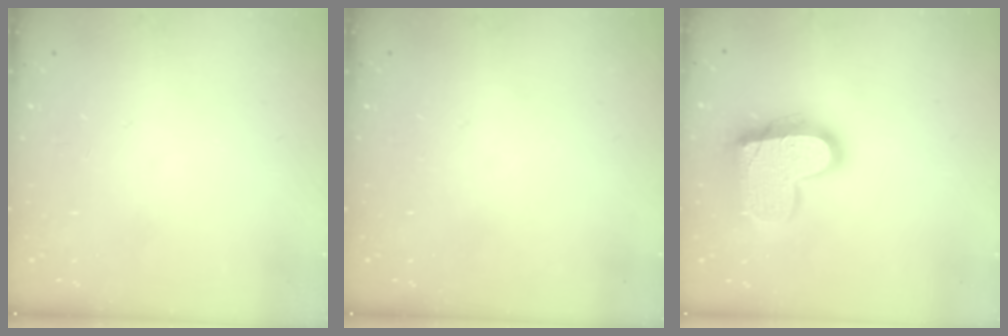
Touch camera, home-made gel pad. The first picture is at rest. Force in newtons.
{"total": 0.0}
{"total": 18.3, "press": 18.3, "slide": 1.2}